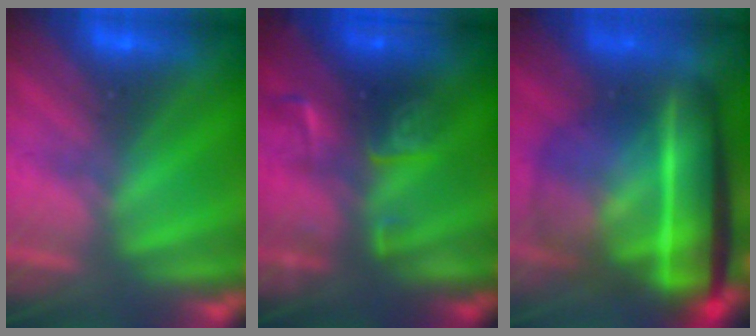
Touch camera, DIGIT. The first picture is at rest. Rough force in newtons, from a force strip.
{"total": 2.7}
{"total": 7.6}